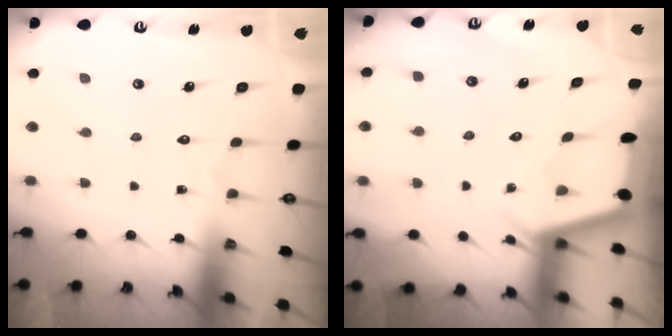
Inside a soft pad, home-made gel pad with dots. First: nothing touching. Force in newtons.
{"total": 2.1, "press": 2.1, "slide": 0.4}